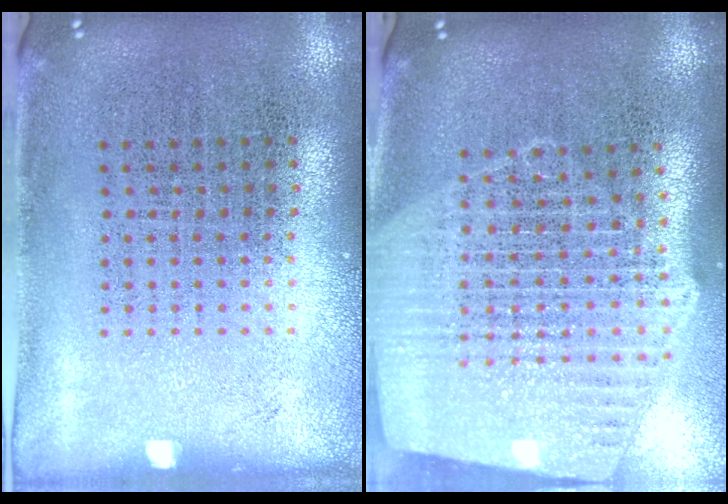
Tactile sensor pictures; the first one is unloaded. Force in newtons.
{"total": 2.6, "press": 2.2, "slide": 1.3}